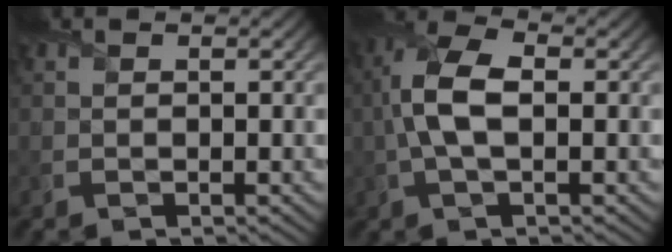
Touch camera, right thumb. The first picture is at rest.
{"total": 6.9, "force": [0.3, 3.3, 6.1], "torque": [-0.149, 0.011, -0.002]}